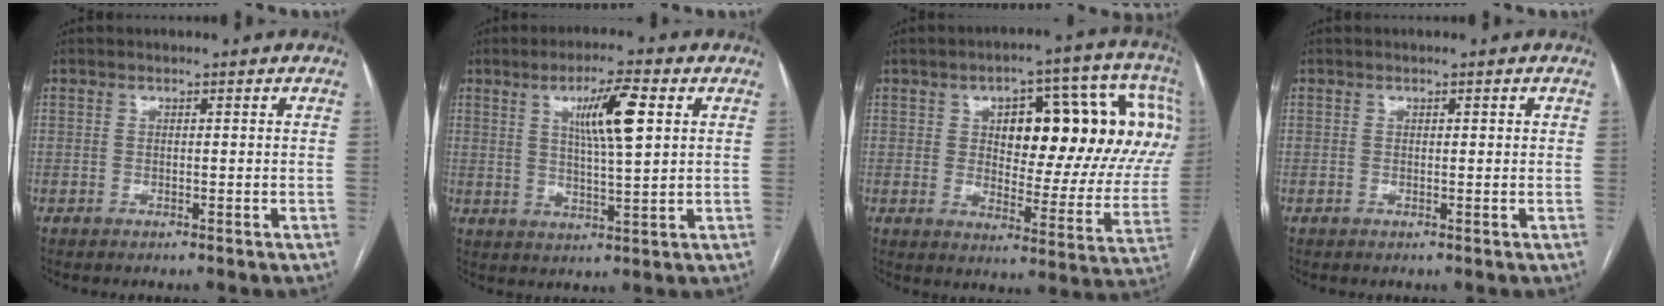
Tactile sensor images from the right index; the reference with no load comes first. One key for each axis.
{"total": 8.5, "fx": 2.9, "fy": 0.7, "fz": 7.9, "tx": -0.139, "ty": 0.003, "tz": 0.050}
{"total": 22.9, "fx": 6.4, "fy": 8.8, "fz": 20.2, "tx": -0.235, "ty": 0.045, "tz": 0.096}
{"total": 0.6, "fx": 0.3, "fy": 0.2, "fz": 0.5, "tx": -0.007, "ty": 0.001, "tz": 0.003}